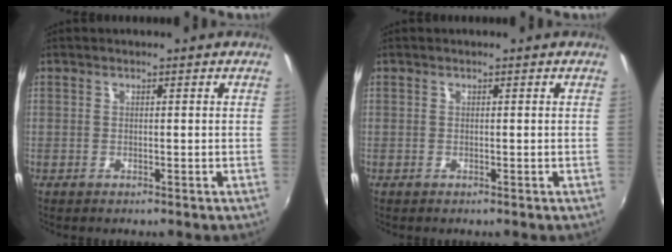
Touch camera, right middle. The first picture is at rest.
{"total": 0.0}